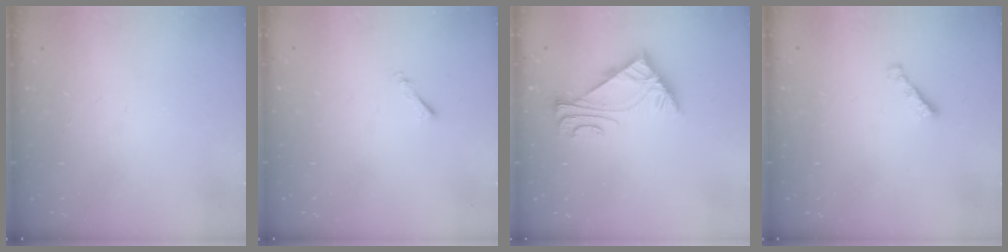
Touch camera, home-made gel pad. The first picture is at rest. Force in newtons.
{"total": 0.8, "press": 0.7, "slide": 0.3}
{"total": 5.7, "press": 5.6, "slide": 0.9}
{"total": 1.9, "press": 1.9, "slide": 0.5}